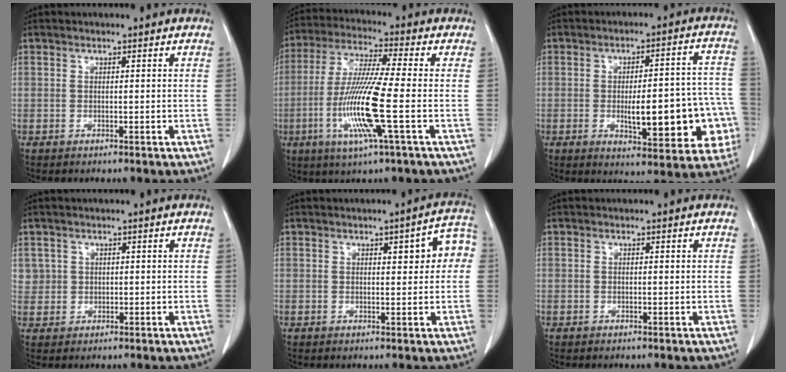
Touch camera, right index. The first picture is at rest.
{"total": 12.9, "force": [-3.3, -0.4, 12.5], "torque": [-0.259, -0.017, -0.073]}
{"total": 16.3, "force": [-4.0, 4.8, 15.1], "torque": [-0.136, 0.037, -0.035]}
{"total": 1.9, "force": [0.5, 1.8, -0.1], "torque": [0.018, 0.003, 0.005]}
{"total": 5.6, "force": [1.2, 1.8, 5.2], "torque": [-0.054, 0.020, 0.010]}
{"total": 0.0}